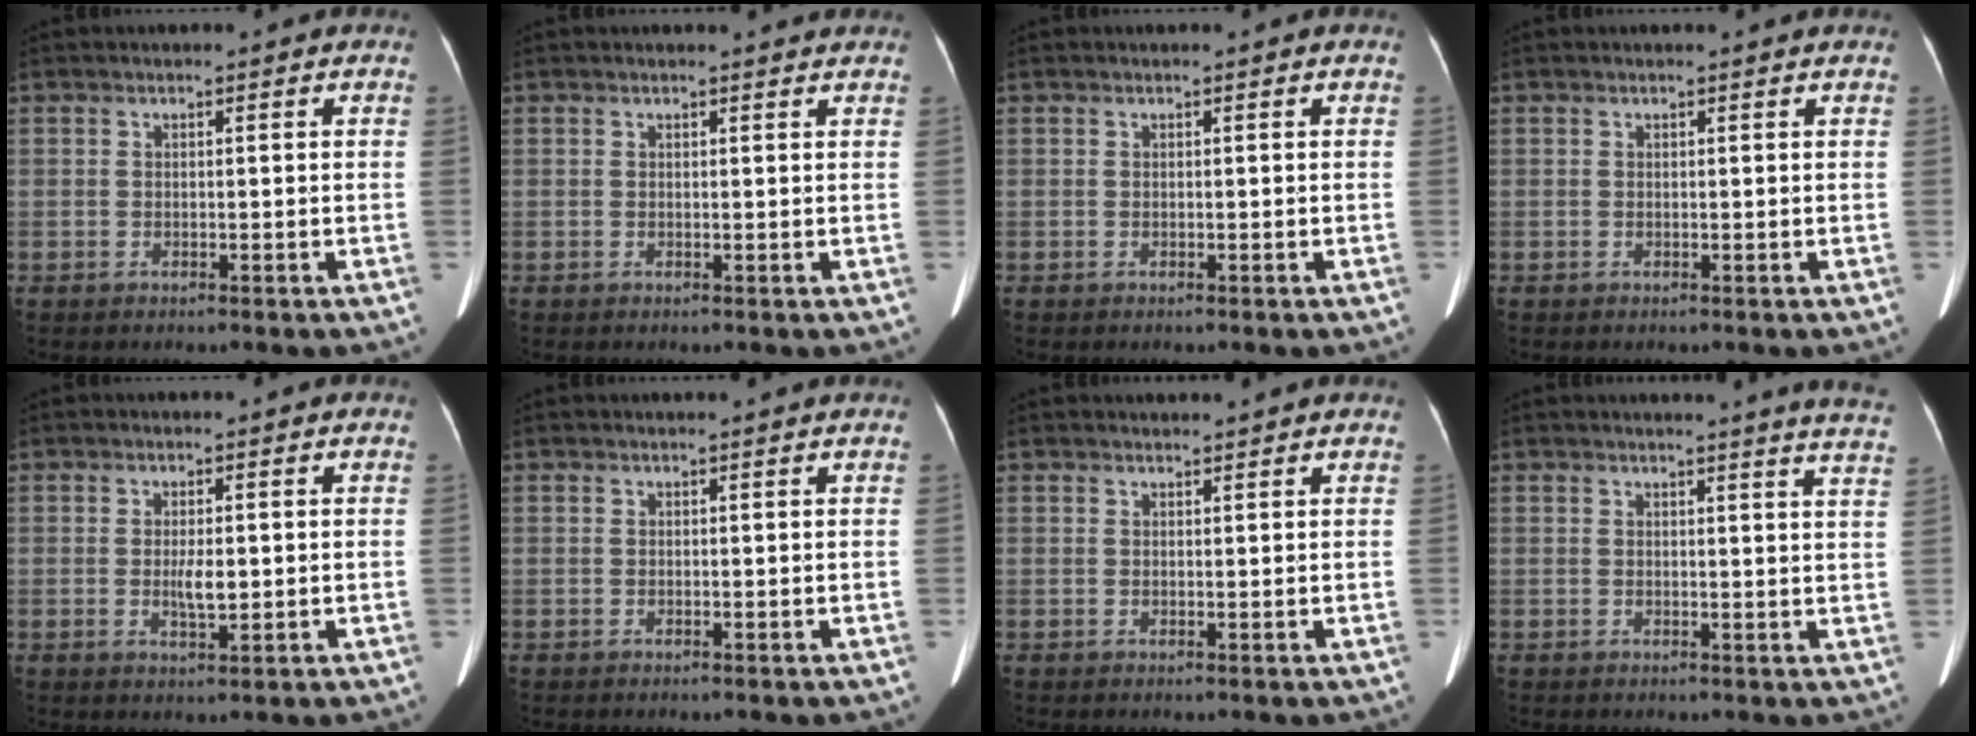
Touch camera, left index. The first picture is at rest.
{"total": 1.8, "force": [1.8, 0.0, 0.2], "torque": [-0.009, 0.001, 0.017]}
{"total": 0.0}
{"total": 0.8, "force": [0.7, 0.0, 0.1], "torque": [-0.008, 0.001, 0.008]}
{"total": 3.0, "force": [-0.1, 0.9, 2.9], "torque": [-0.054, -0.003, 0.000]}
{"total": 1.0, "force": [0.9, -0.2, 0.3], "torque": [-0.012, -0.002, 0.014]}
{"total": 1.7, "force": [1.7, 0.0, 0.3], "torque": [-0.007, 0.012, 0.029]}
{"total": 9.0, "force": [8.5, -1.1, 2.8], "torque": [-0.027, -0.060, 0.067]}